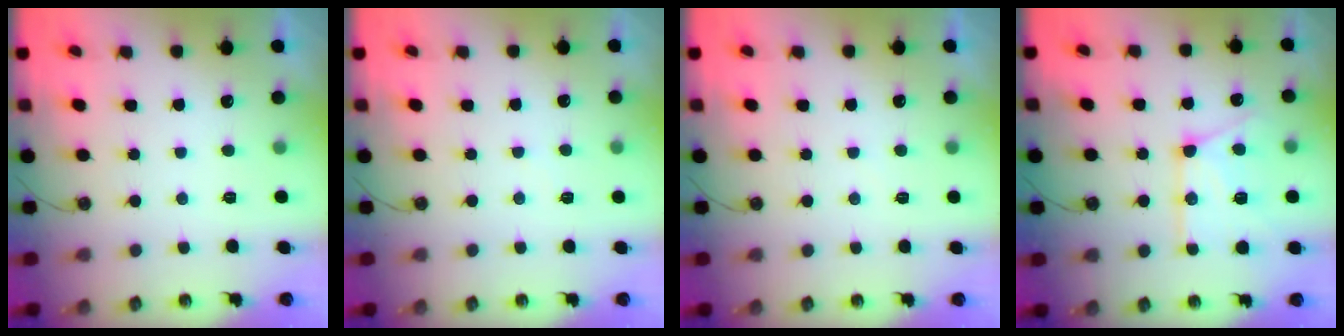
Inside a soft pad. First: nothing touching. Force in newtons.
{"total": 2.9, "press": 2.9, "slide": 0.4}
{"total": 3.6, "press": 3.6, "slide": 0.4}
{"total": 15.1, "press": 15.0, "slide": 1.6}